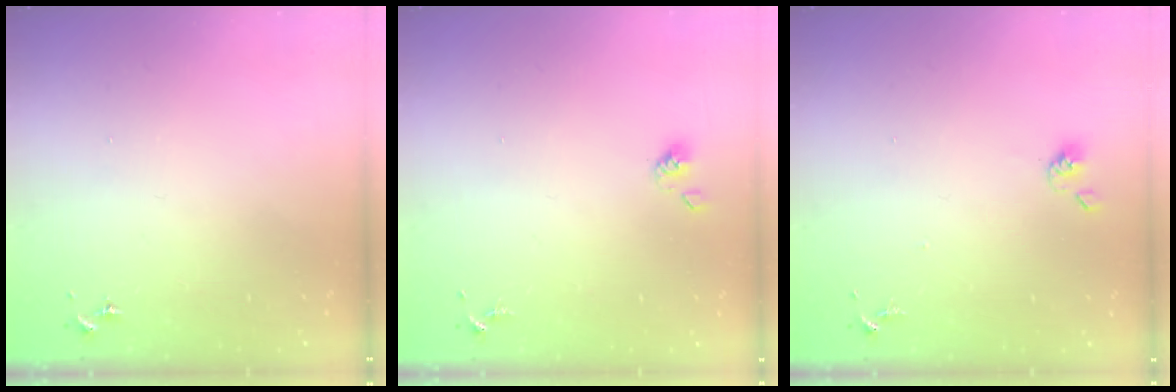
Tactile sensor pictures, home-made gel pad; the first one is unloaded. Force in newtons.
{"total": 3.6, "press": 3.4, "slide": 1.2}
{"total": 5.5, "press": 5.4, "slide": 0.9}